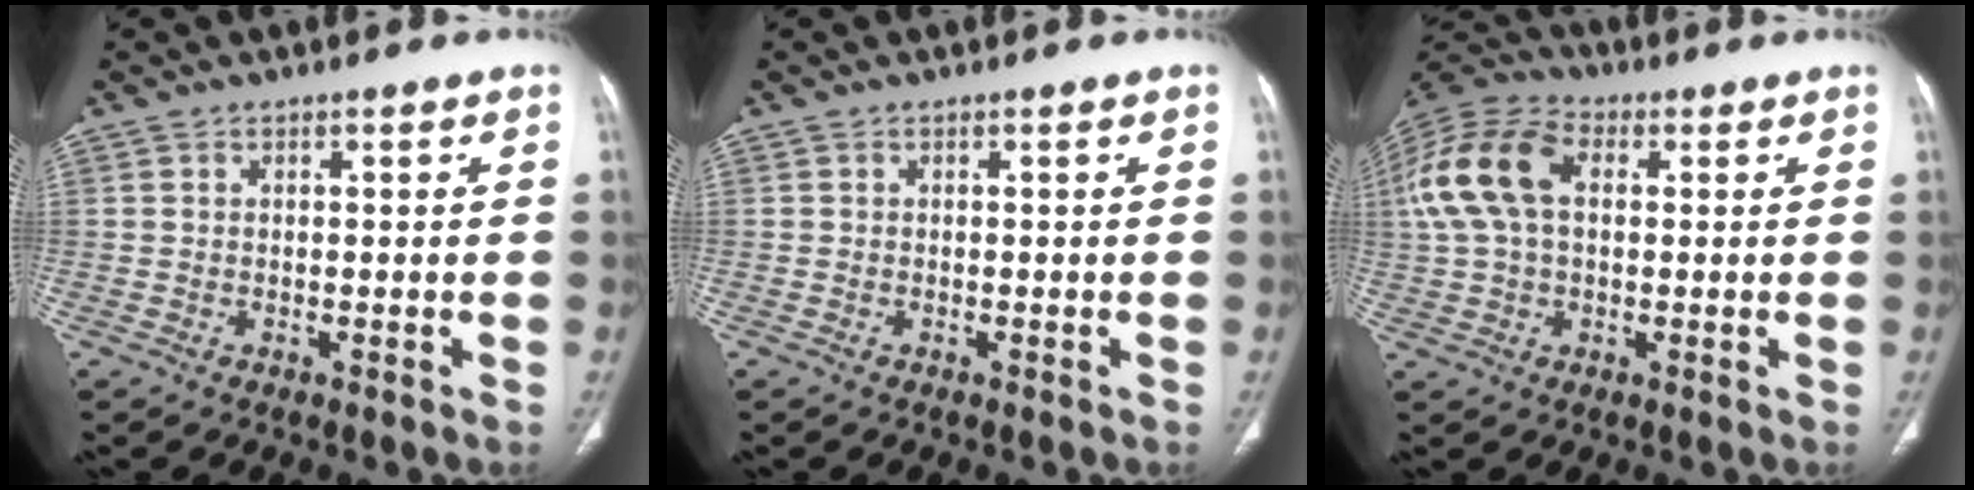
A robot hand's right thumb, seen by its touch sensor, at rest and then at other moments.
{"total": 0.0}
{"total": 14.5, "force": [2.6, 9.2, 10.9], "torque": [-0.232, 0.033, 0.044]}